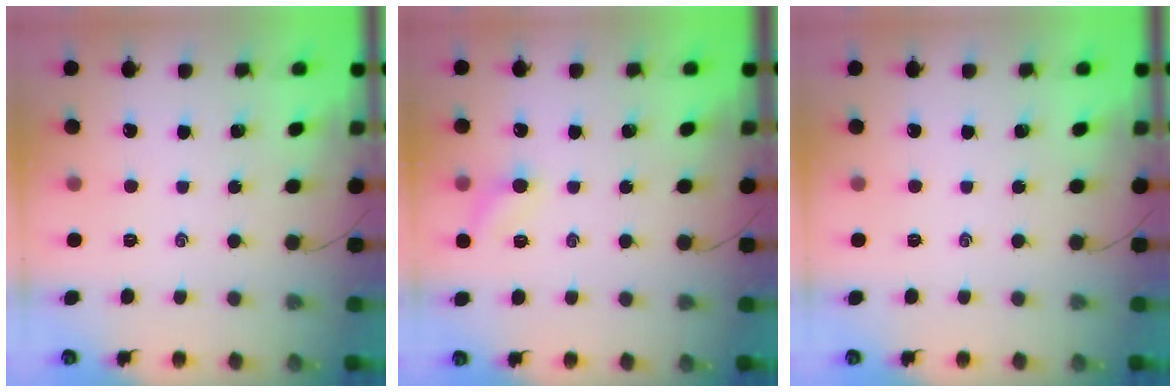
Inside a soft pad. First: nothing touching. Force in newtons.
{"total": 6.6, "press": 6.4, "slide": 1.6}
{"total": 0.0}